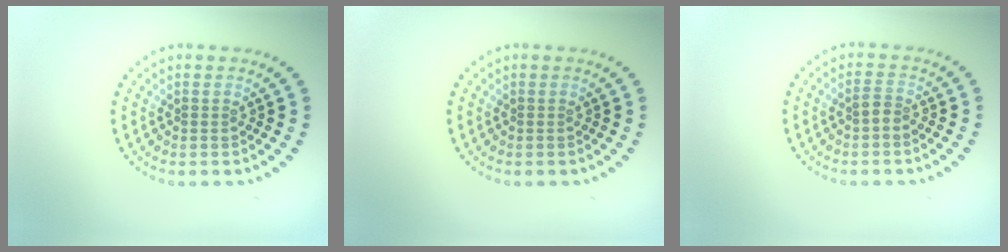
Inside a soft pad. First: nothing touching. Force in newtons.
{"total": 0.0}
{"total": 1.1, "press": 0.9, "slide": 0.6}